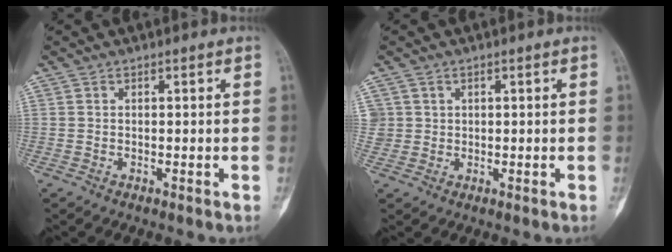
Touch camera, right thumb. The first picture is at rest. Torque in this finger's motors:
{"motor_torque": [-0.03, 0.05, 0.16, 0.16, 0.00]}